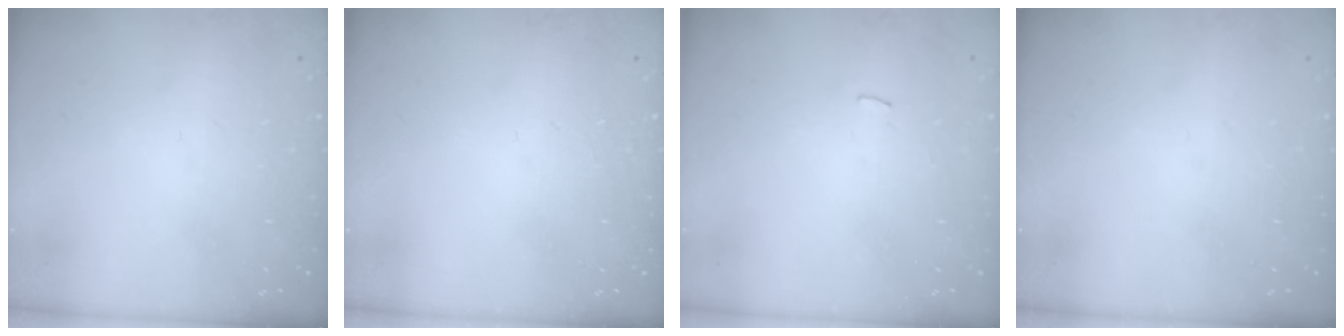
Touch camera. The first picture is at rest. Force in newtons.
{"total": 0.0}
{"total": 1.5, "press": 1.4, "slide": 0.3}
{"total": 0.0}